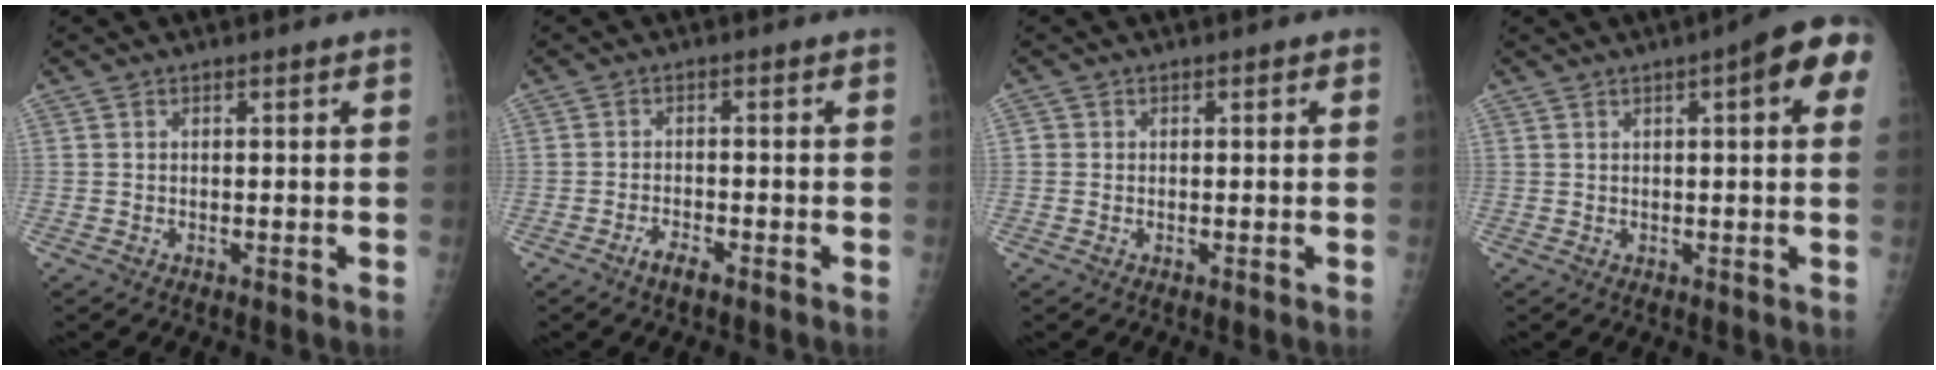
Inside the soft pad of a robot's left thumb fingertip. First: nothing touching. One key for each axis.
{"total": 2.6, "fx": -1.9, "fy": 0.7, "fz": 1.6, "tx": -0.037, "ty": 0.008, "tz": -0.037}
{"total": 1.2, "fx": 0.1, "fy": 1.1, "fz": 0.4, "tx": 0.006, "ty": 0.003, "tz": -0.004}
{"total": 9.9, "fx": 3.4, "fy": 2.6, "fz": 8.9, "tx": -0.094, "ty": 0.009, "tz": 0.032}